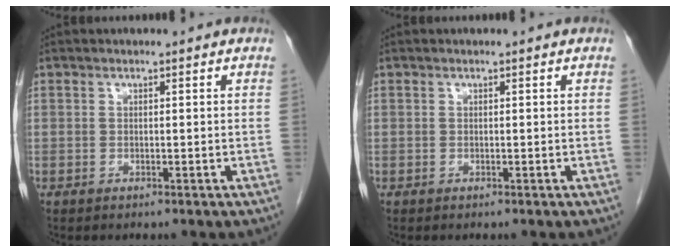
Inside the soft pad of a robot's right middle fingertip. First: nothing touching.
{"total": 0.0}